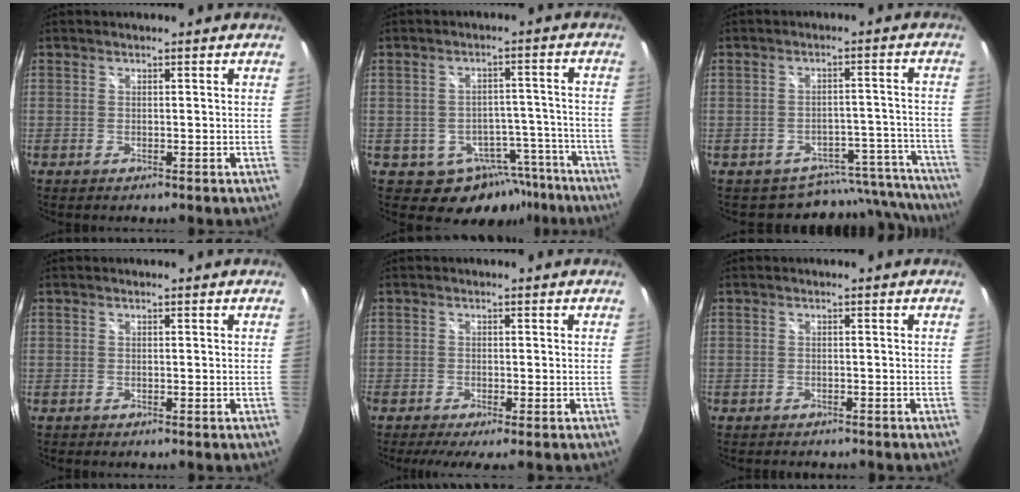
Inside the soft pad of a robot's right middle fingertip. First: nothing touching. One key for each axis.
{"total": 10.4, "fx": -6.9, "fy": 7.3, "fz": 2.6, "tx": -0.033, "ty": 0.035, "tz": -0.064}
{"total": 13.1, "fx": -12.1, "fy": 5.0, "fz": 0.4, "tx": 0.009, "ty": 0.050, "tz": -0.140}
{"total": 0.0}
{"total": 3.7, "fx": -2.8, "fy": 0.3, "fz": 2.5, "tx": -0.056, "ty": -0.021, "tz": -0.048}
{"total": 2.4, "fx": -2.1, "fy": 1.0, "fz": 0.6, "tx": -0.013, "ty": -0.007, "tz": -0.029}